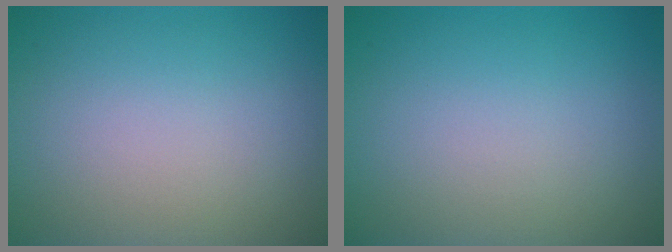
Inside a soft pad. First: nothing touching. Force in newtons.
{"total": 0.0}